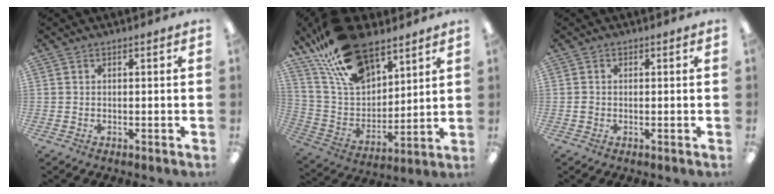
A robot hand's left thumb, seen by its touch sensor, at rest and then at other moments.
{"total": 20.8, "force": [14.4, 10.5, 10.7], "torque": [-0.208, -0.066, 0.263]}
{"total": 0.9, "force": [-0.1, 0.9, 0.2], "torque": [-0.003, 0.004, -0.004]}